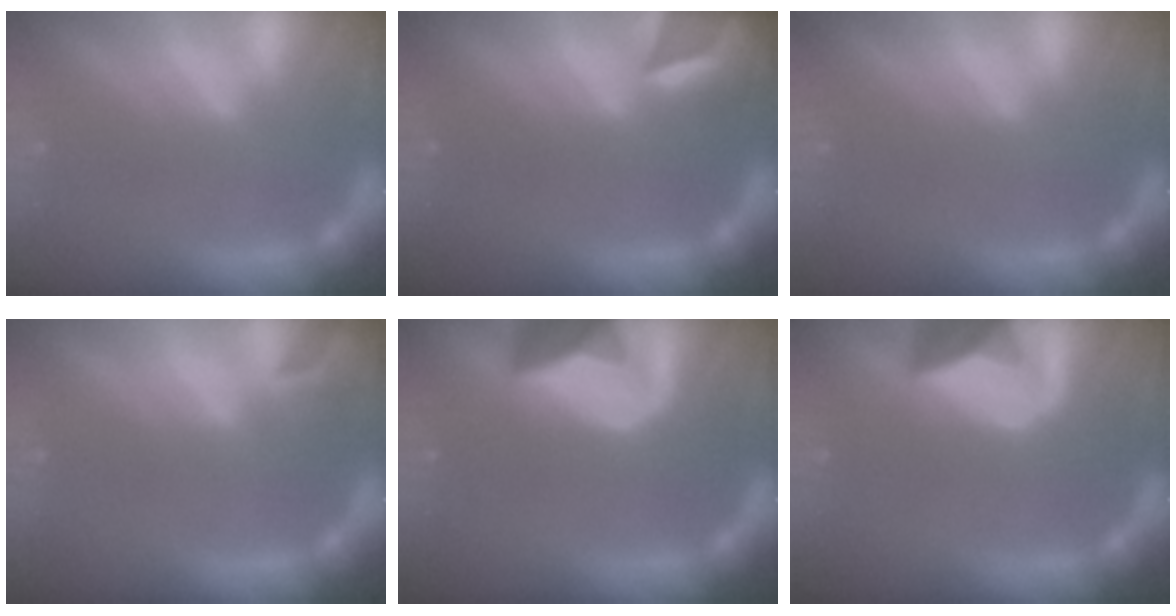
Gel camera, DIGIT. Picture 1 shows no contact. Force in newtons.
{"total": 4.4}
{"total": 0.0}
{"total": 1.9}
{"total": 8.9}
{"total": 8.0}